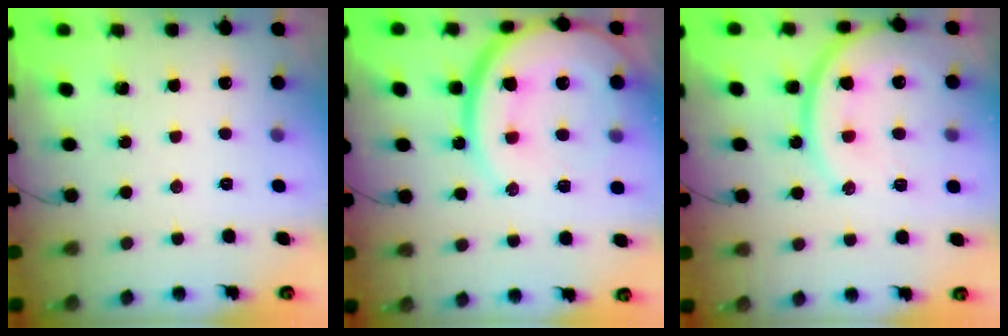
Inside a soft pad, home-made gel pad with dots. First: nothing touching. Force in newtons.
{"total": 25.1, "press": 24.6, "slide": 4.7}
{"total": 17.5, "press": 17.2, "slide": 3.7}